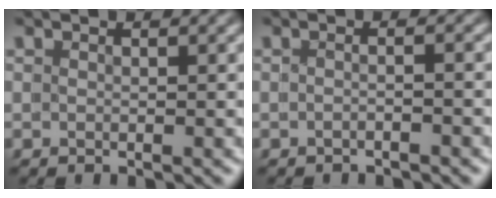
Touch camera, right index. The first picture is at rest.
{"total": 1.6, "force": [-1.2, -1.0, 0.1], "torque": [0.004, 0.002, -0.022]}